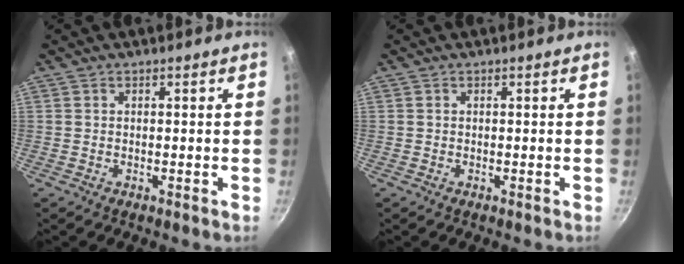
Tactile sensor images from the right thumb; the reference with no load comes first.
{"total": 0.0}